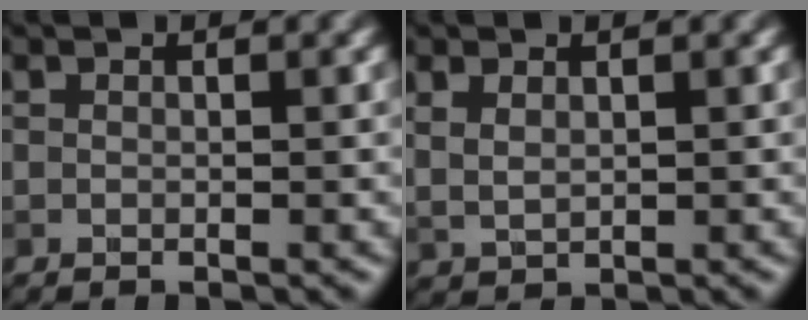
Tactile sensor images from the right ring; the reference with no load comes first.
{"total": 1.8, "force": [0.8, 1.0, 1.2], "torque": [-0.029, -0.002, 0.021]}